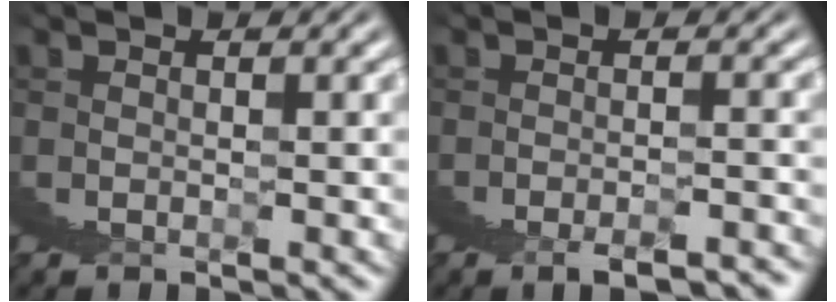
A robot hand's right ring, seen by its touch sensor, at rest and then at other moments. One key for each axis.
{"total": 1.4, "fx": -0.7, "fy": -1.2, "fz": 0.0, "tx": 0.018, "ty": 0.012, "tz": -0.018}